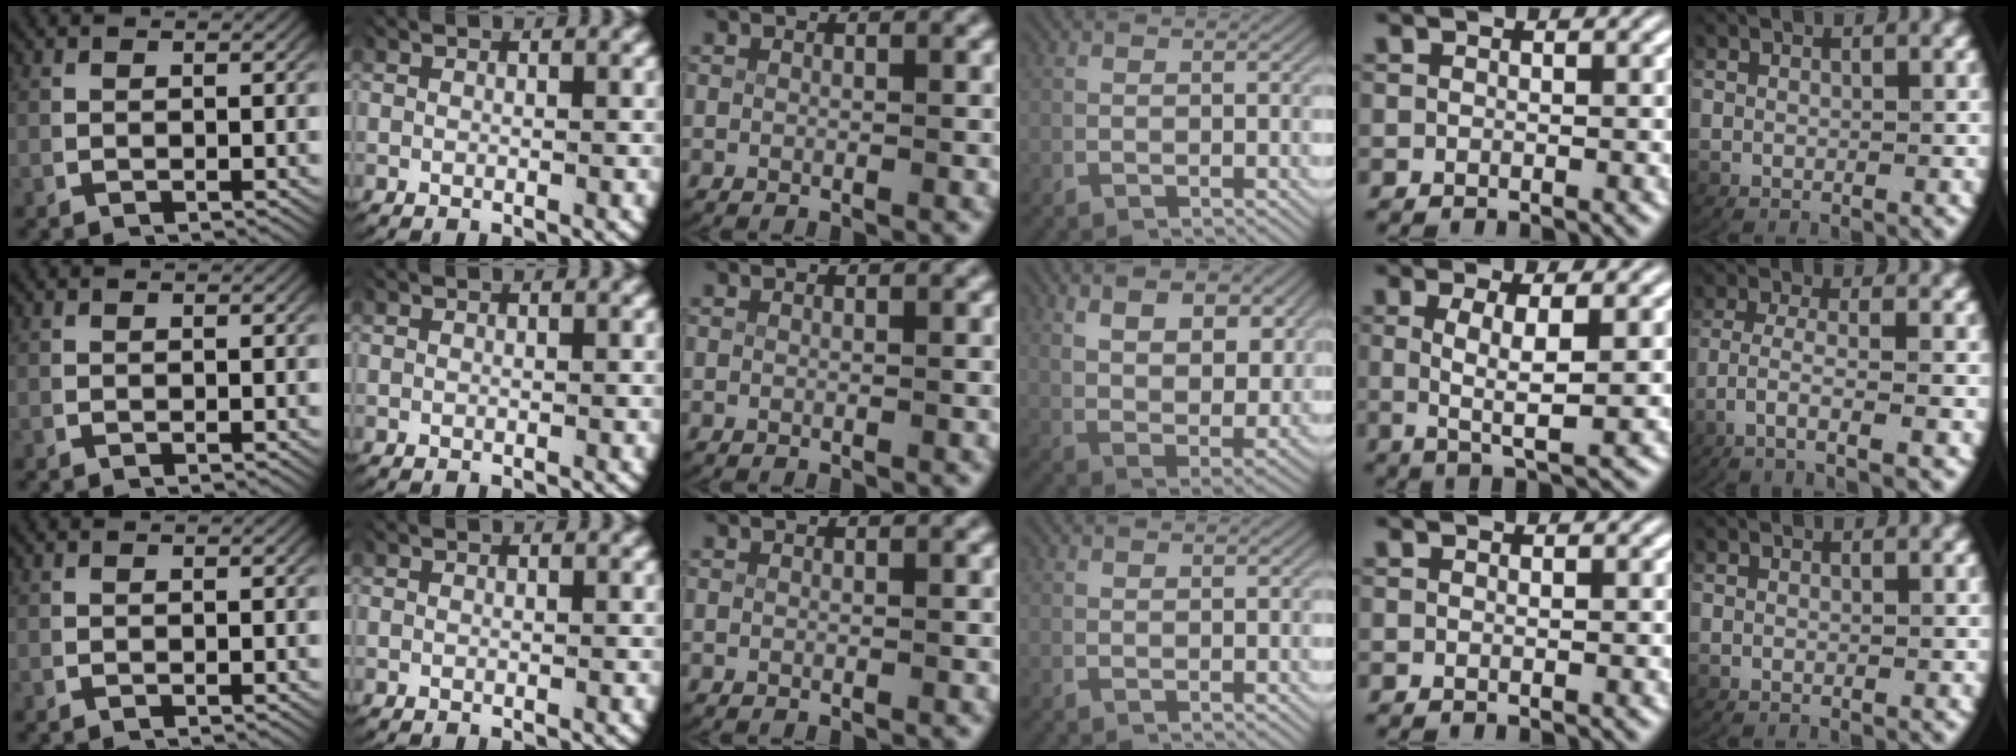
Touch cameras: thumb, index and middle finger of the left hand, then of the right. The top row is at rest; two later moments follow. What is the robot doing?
{"motion": "lift_and_place", "object": "towel"}